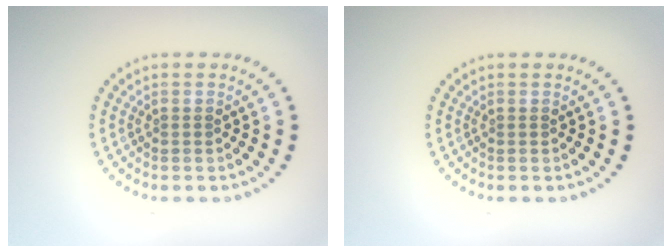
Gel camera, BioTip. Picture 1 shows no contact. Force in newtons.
{"total": 0.0}